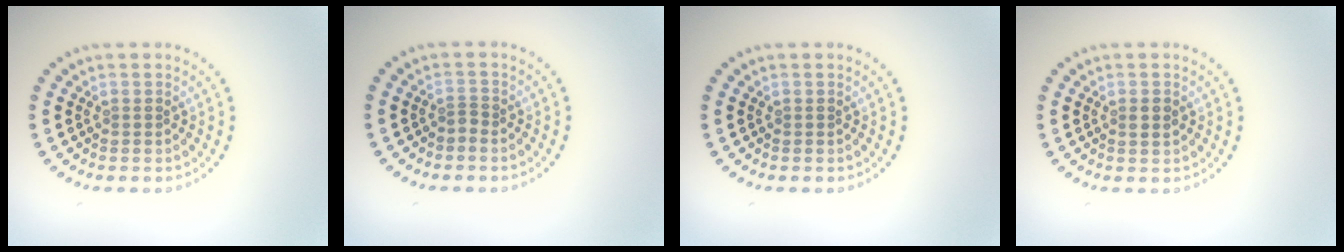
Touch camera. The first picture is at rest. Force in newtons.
{"total": 0.5, "press": 0.2, "slide": 0.5}
{"total": 0.0}
{"total": 1.2, "press": 1.1, "slide": 0.3}